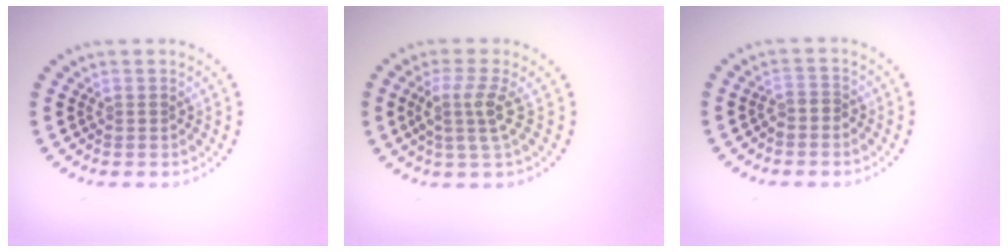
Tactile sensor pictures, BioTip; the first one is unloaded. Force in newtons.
{"total": 2.9, "press": 2.2, "slide": 1.8}
{"total": 0.8, "press": 0.5, "slide": 0.6}